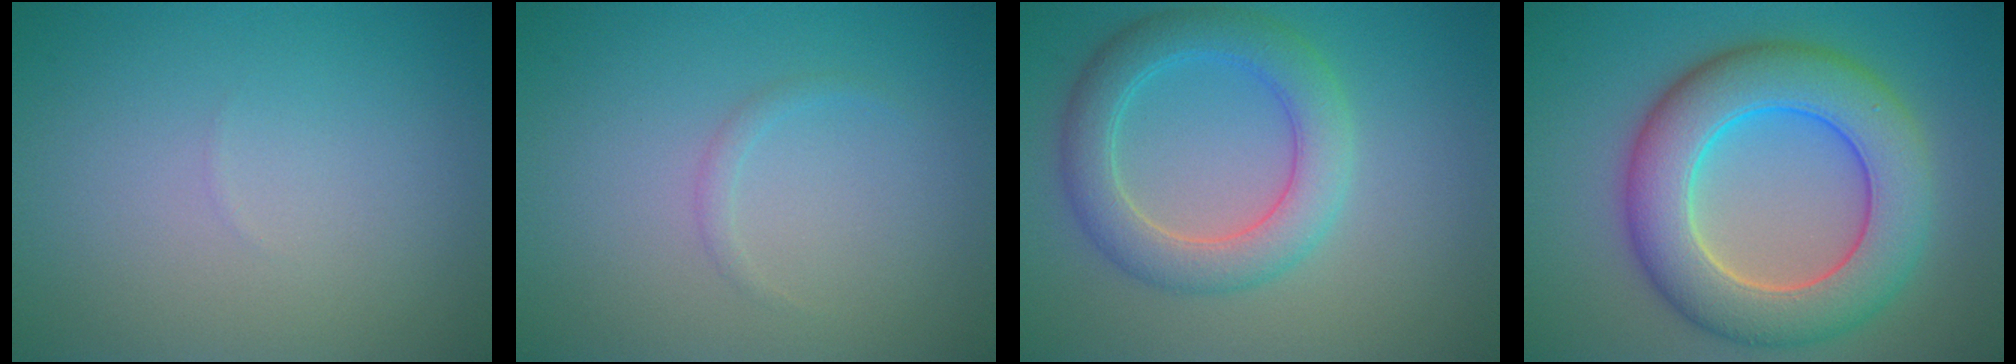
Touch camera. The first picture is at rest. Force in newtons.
{"total": 0.8, "press": 0.7, "slide": 0.1}
{"total": 5.0, "press": 5.0, "slide": 0.5}
{"total": 9.6, "press": 9.5, "slide": 0.7}